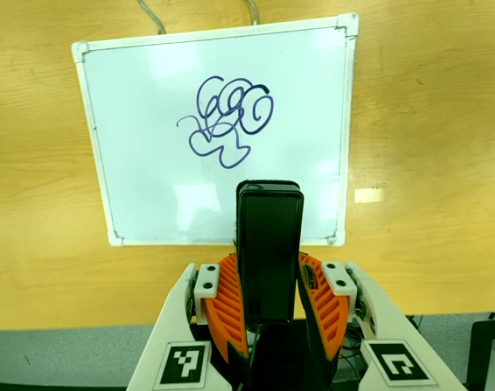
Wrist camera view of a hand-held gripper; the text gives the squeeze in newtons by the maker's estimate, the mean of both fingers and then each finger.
{"total": 5.1, "left": 3.3, "right": 6.8}